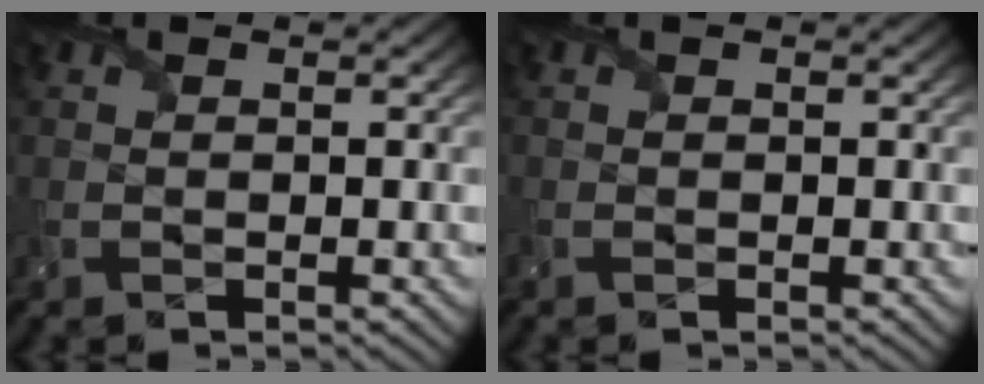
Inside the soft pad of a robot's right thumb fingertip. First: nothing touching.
{"total": 0.6, "force": [-0.2, 0.5, 0.2], "torque": [-0.005, -0.006, -0.003]}